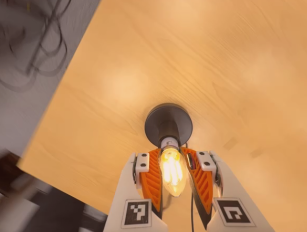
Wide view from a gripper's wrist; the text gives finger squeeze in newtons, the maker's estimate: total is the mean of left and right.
{"total": 24.7, "left": 27.1, "right": 22.3}